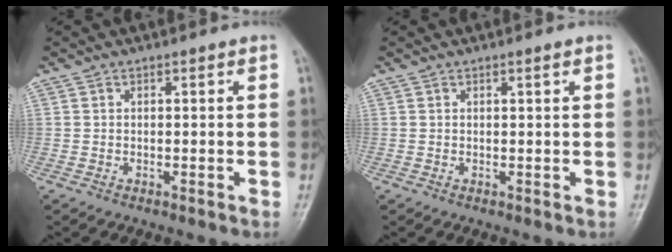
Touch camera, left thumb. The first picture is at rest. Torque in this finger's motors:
{"motor_torque": [-0.16, -0.06, 0.02, -0.01, 0.04]}